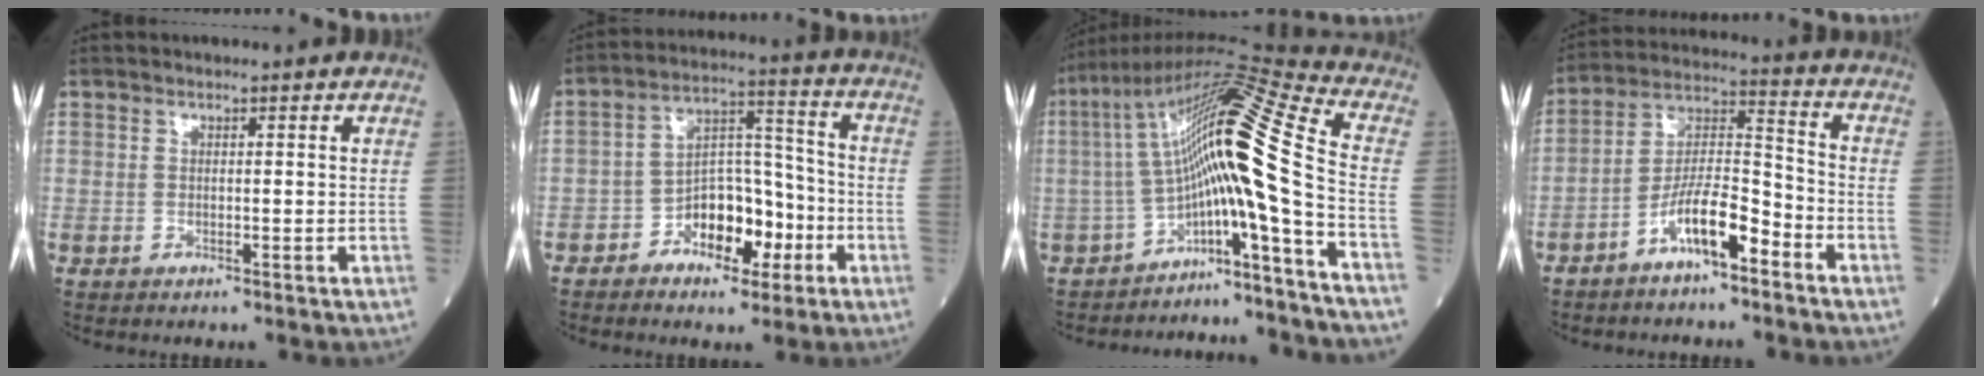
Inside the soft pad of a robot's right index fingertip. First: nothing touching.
{"total": 9.9, "force": [-4.6, 5.0, 7.1], "torque": [-0.122, 0.028, -0.075]}
{"total": 15.1, "force": [-4.8, -1.1, 14.2], "torque": [-0.243, 0.050, -0.080]}
{"total": 9.5, "force": [-5.7, 2.0, 7.4], "torque": [-0.145, 0.014, -0.108]}